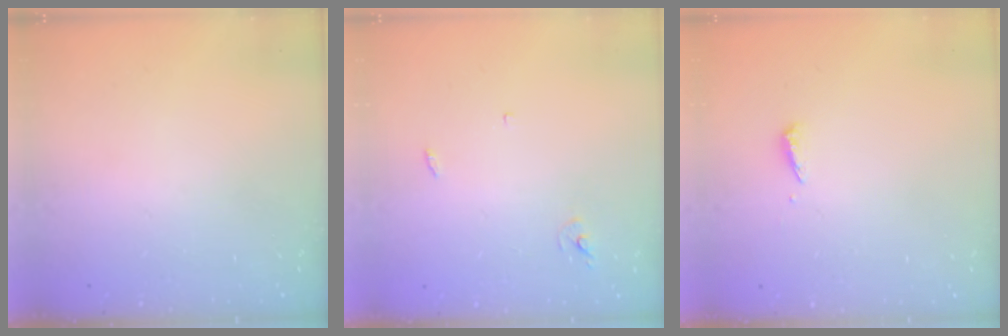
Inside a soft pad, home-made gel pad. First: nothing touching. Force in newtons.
{"total": 2.4, "press": 2.4, "slide": 0.1}
{"total": 2.5, "press": 2.5, "slide": 0.1}